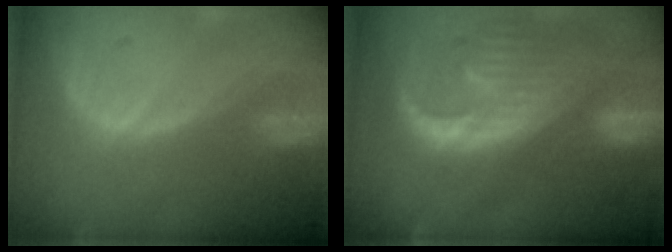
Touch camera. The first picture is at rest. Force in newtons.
{"total": 13.4, "press": 11.5, "slide": 6.9}